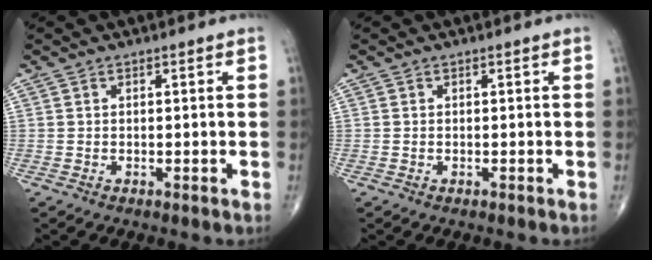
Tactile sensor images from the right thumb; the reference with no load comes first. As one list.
[{"total": 0.0}]